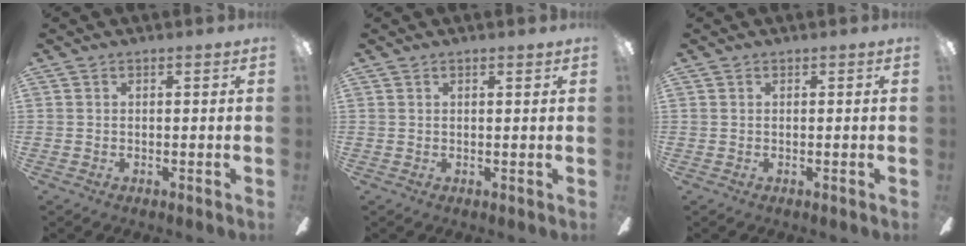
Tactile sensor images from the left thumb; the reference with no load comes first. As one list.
[{"total": 1.2, "force": [0.7, 0.1, 0.9], "torque": [-0.021, -0.001, 0.013]}, {"total": 0.0}]